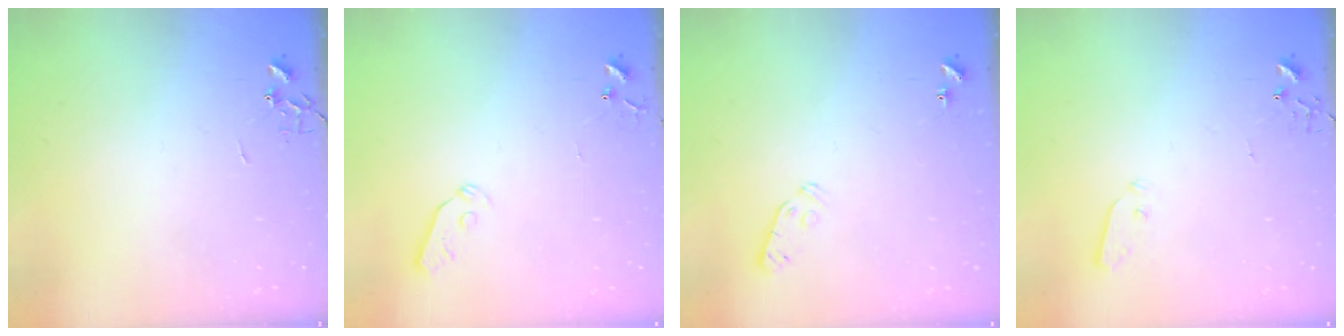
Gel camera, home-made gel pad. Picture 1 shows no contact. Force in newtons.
{"total": 3.8, "press": 3.7, "slide": 0.7}
{"total": 5.3, "press": 5.3, "slide": 0.7}
{"total": 3.8, "press": 3.8, "slide": 0.1}